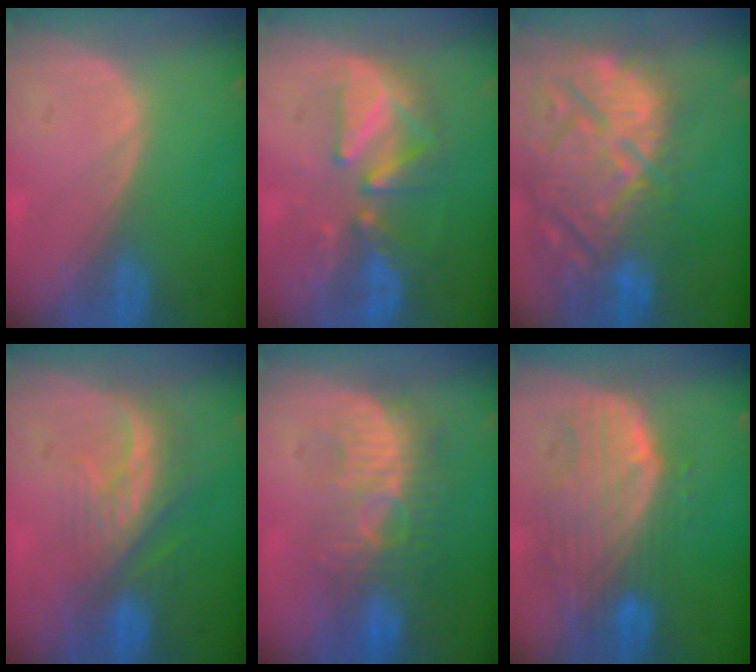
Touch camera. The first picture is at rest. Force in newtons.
{"total": 8.3, "press": 8.0, "slide": 2.2}
{"total": 15.3, "press": 13.0, "slide": 8.1}
{"total": 7.9, "press": 7.1, "slide": 3.5}
{"total": 9.1, "press": 8.7, "slide": 2.7}
{"total": 10.5, "press": 9.0, "slide": 5.3}